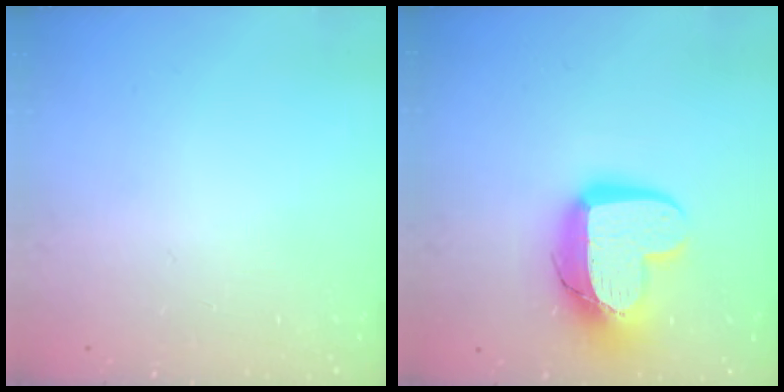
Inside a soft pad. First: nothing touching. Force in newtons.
{"total": 15.1, "press": 15.0, "slide": 1.4}